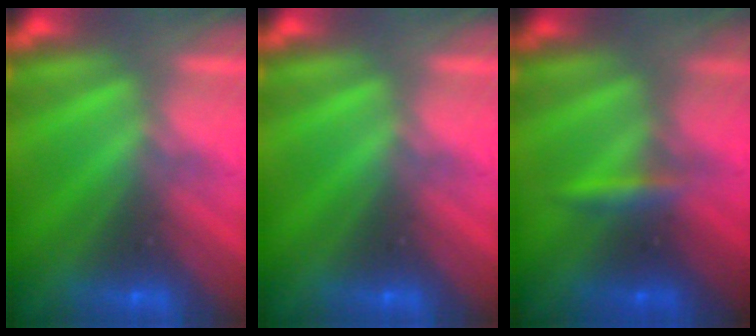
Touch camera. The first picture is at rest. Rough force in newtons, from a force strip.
{"total": 0.0}
{"total": 2.4}